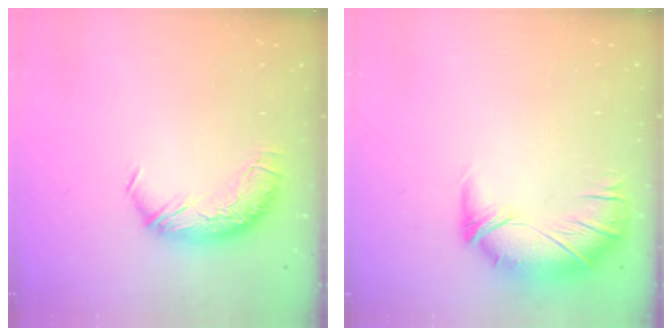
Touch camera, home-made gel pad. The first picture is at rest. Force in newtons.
{"total": 3.5, "press": 2.5, "slide": 2.5}